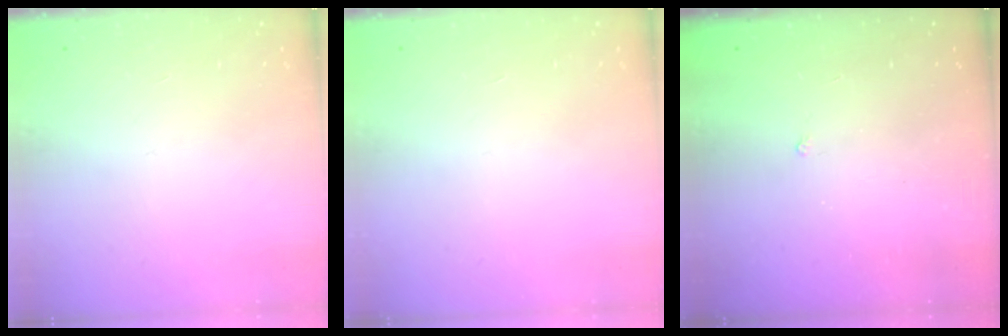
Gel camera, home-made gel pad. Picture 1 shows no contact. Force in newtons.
{"total": 0.0}
{"total": 1.1, "press": 1.1, "slide": 0.3}